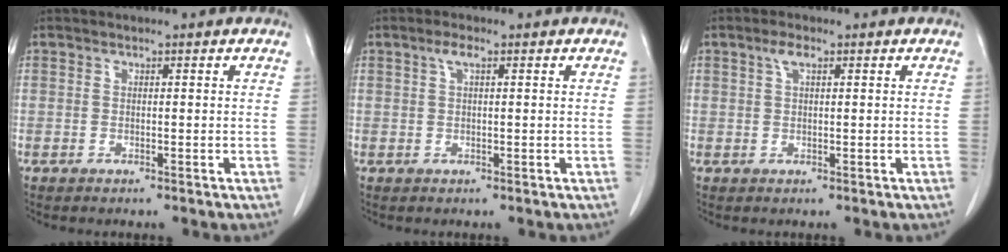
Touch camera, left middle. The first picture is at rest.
{"total": 1.7, "force": [0.8, 0.3, 1.5], "torque": [-0.033, 0.007, 0.016]}
{"total": 1.9, "force": [0.9, 0.6, 1.5], "torque": [-0.034, 0.007, 0.020]}